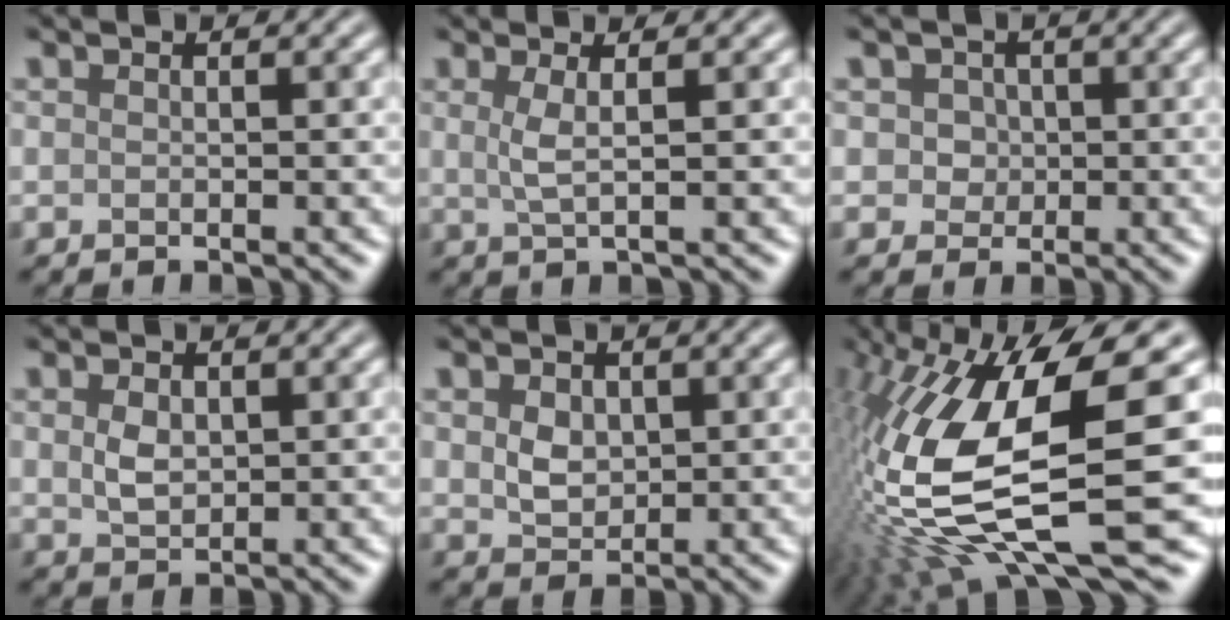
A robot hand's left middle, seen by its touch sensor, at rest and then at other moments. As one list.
[{"total": 2.1, "force": [0.5, 0.6, 1.9], "torque": [-0.037, -0.003, 0.008]}, {"total": 2.5, "force": [0.8, 2.1, 1.1], "torque": [-0.014, 0.011, 0.010]}, {"total": 2.0, "force": [0.5, 1.3, 1.4], "torque": [-0.032, -0.001, 0.013]}, {"total": 2.2, "force": [0.7, 1.7, 1.3], "torque": [-0.028, -0.002, 0.014]}, {"total": 16.0, "force": [-2.2, 5.2, 14.9], "torque": [-0.314, -0.007, -0.034]}]